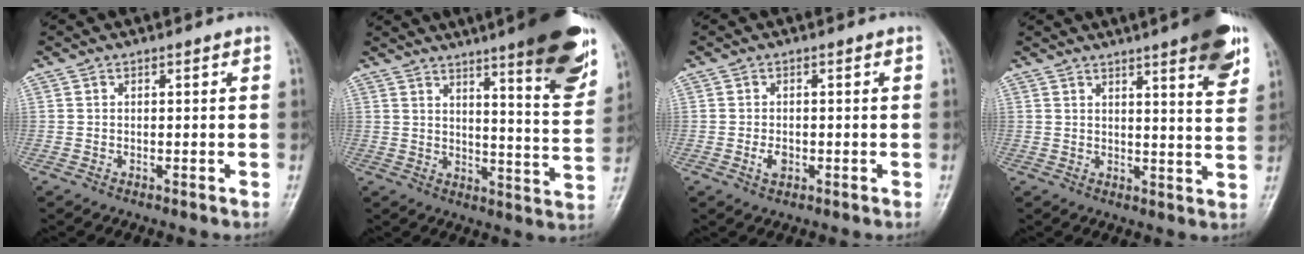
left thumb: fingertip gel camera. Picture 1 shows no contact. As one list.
[{"total": 18.5, "force": [11.4, 2.9, 14.4], "torque": [-0.167, -0.061, 0.152]}, {"total": 2.2, "force": [-0.6, 1.5, 1.5], "torque": [-0.026, 0.000, -0.011]}, {"total": 10.9, "force": [6.5, 1.7, 8.6], "torque": [-0.097, -0.030, 0.079]}]